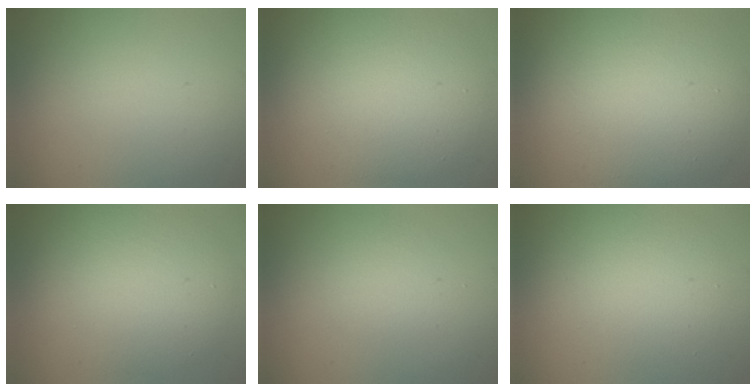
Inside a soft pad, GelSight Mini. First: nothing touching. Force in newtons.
{"total": 8.8, "press": 8.8, "slide": 0.7}
{"total": 12.8, "press": 12.7, "slide": 0.9}
{"total": 7.2, "press": 7.2, "slide": 0.5}
{"total": 2.1, "press": 2.1, "slide": 0.1}
{"total": 4.8, "press": 4.8, "slide": 0.4}